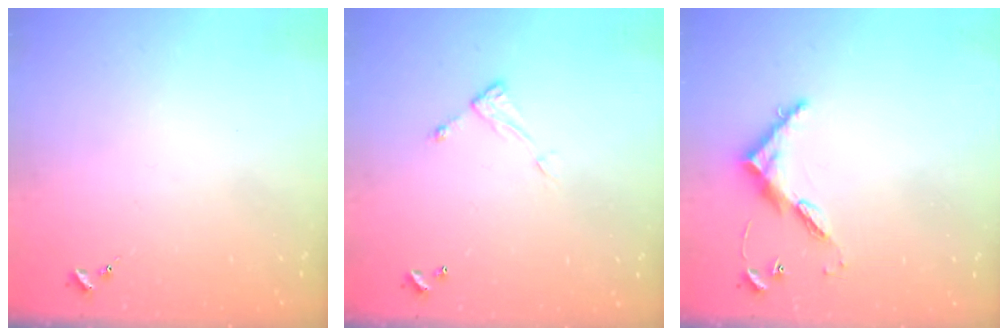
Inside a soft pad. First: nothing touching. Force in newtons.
{"total": 5.8, "press": 5.8, "slide": 0.2}
{"total": 6.8, "press": 6.8, "slide": 0.5}